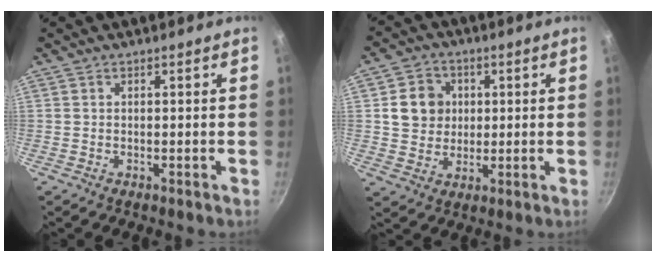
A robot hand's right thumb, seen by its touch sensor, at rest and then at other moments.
{"total": 8.2, "force": [1.5, 7.3, 3.2], "torque": [-0.023, 0.006, 0.022]}